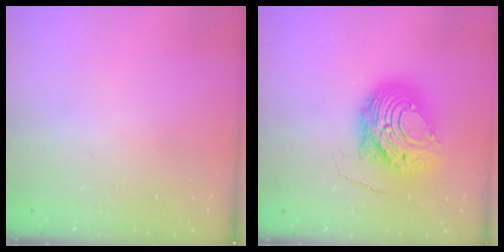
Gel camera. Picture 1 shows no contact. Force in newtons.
{"total": 12.6, "press": 12.6, "slide": 1.3}